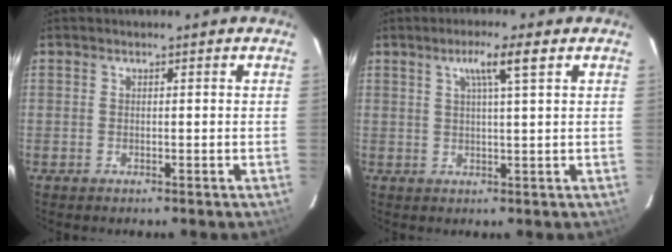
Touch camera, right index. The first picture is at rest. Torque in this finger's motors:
{"motor_torque": [0.04, 0.00, 0.08, 0.06]}